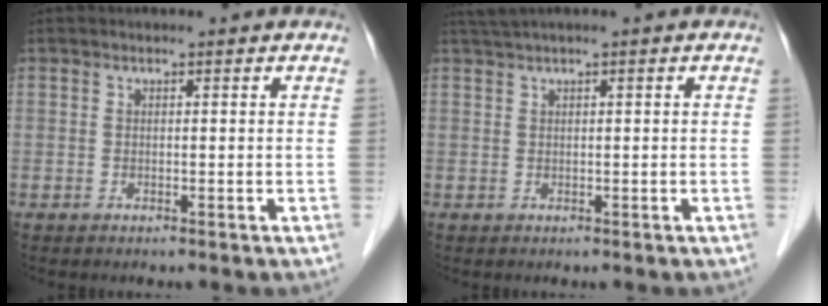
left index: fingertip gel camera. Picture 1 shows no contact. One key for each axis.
{"total": 1.8, "fx": 1.3, "fy": -0.3, "fz": 1.3, "tx": -0.032, "ty": 0.020, "tz": 0.031}